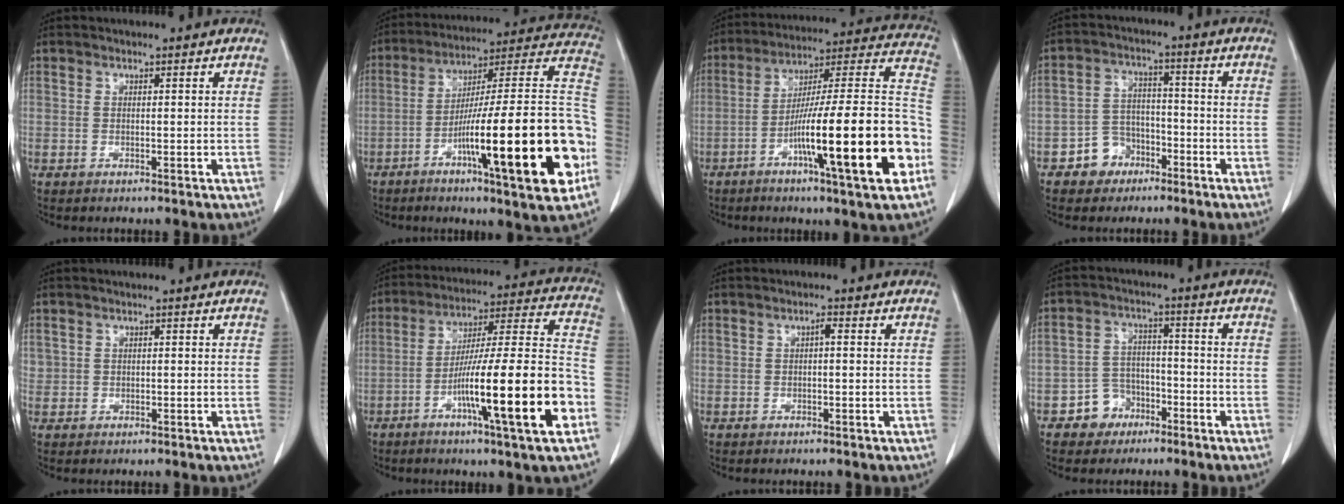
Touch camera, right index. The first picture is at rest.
{"total": 27.2, "force": [-8.7, 1.6, 25.7], "torque": [-0.317, -0.002, -0.138]}
{"total": 24.2, "force": [-8.3, 0.9, 22.7], "torque": [-0.295, 0.000, -0.135]}
{"total": 5.8, "force": [-3.4, 4.5, 1.2], "torque": [-0.019, 0.017, -0.054]}
{"total": 1.1, "force": [0.4, 1.0, 0.2], "torque": [0.006, 0.007, 0.005]}
{"total": 20.9, "force": [-7.7, 0.3, 19.4], "torque": [-0.282, -0.001, -0.127]}
{"total": 0.9, "force": [0.1, 0.2, 0.9], "torque": [-0.014, 0.003, 0.001]}
{"total": 5.0, "force": [-2.9, 4.1, 0.5], "torque": [0.000, 0.015, -0.043]}